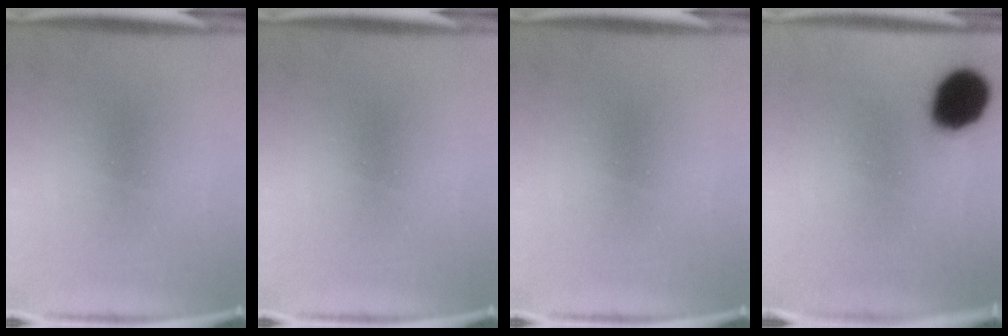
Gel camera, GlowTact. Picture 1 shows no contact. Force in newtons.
{"total": 0.0}
{"total": 0.0}
{"total": 14.8}